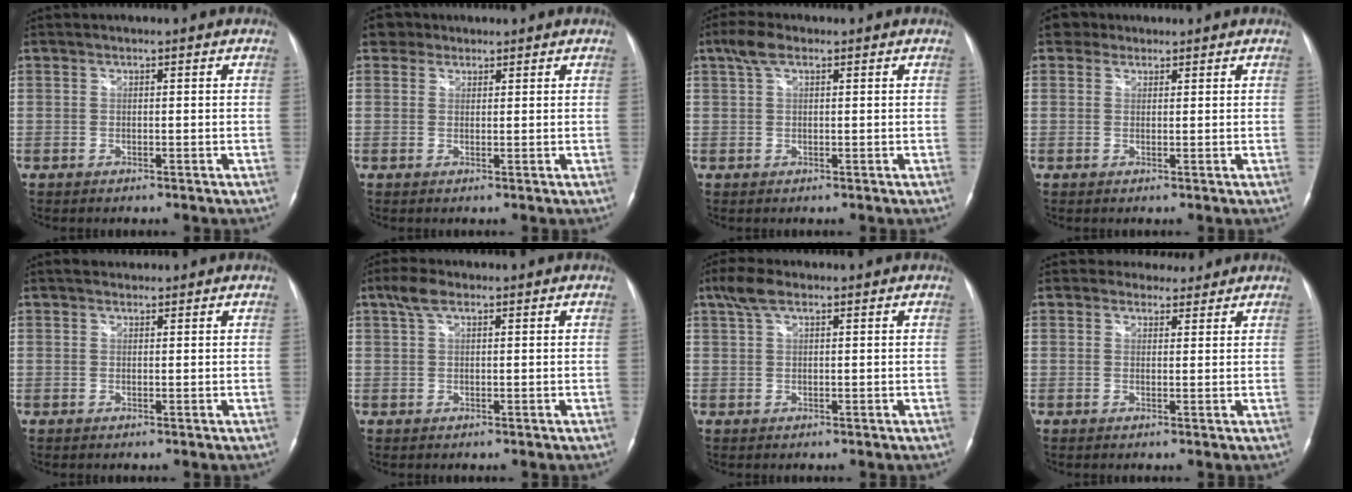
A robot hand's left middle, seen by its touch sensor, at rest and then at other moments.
{"total": 2.2, "force": [1.6, 1.5, 0.0], "torque": [0.004, 0.011, 0.023]}
{"total": 3.3, "force": [1.9, 1.2, 2.3], "torque": [-0.055, 0.021, 0.041]}
{"total": 2.1, "force": [1.5, 1.5, 0.0], "torque": [0.002, 0.012, 0.021]}
{"total": 1.5, "force": [1.4, 0.6, 0.2], "torque": [-0.004, 0.012, 0.021]}
{"total": 3.0, "force": [1.8, 1.1, 2.1], "torque": [-0.051, 0.018, 0.039]}
{"total": 3.6, "force": [2.3, 1.1, 2.5], "torque": [-0.061, 0.020, 0.049]}
{"total": 3.2, "force": [2.9, 1.3, 0.1], "torque": [0.003, 0.002, 0.040]}